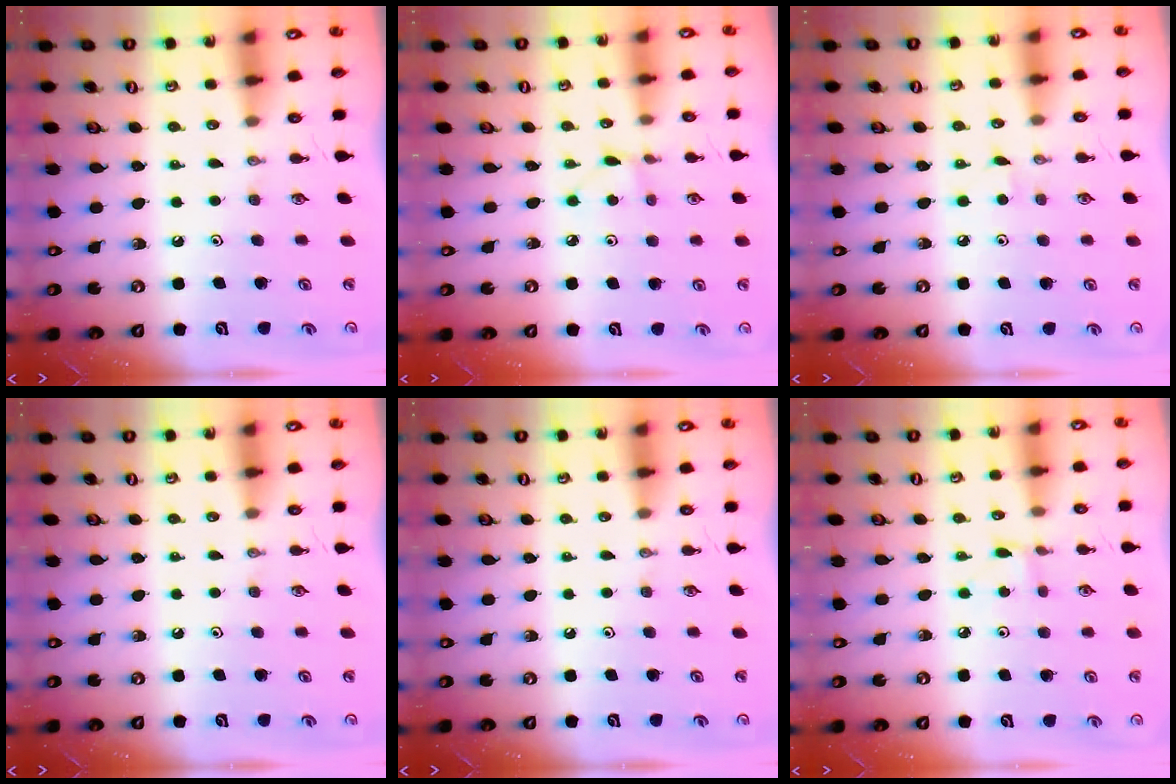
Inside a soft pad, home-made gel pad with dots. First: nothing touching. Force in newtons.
{"total": 2.9, "press": 2.9, "slide": 0.4}
{"total": 2.9, "press": 2.9, "slide": 0.4}
{"total": 0.0}
{"total": 0.0}
{"total": 2.2, "press": 2.2, "slide": 0.3}